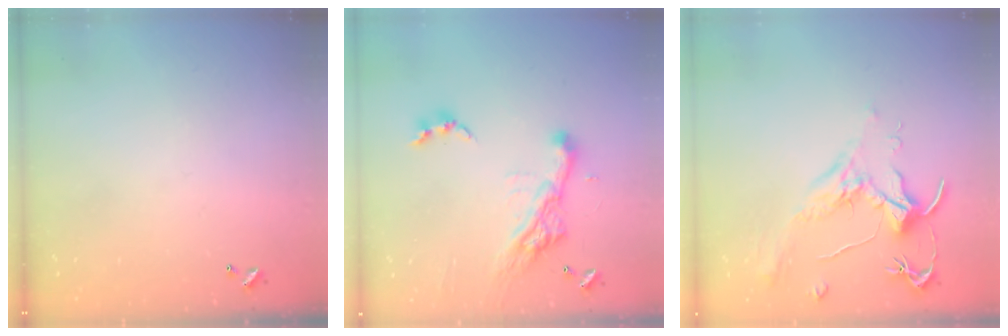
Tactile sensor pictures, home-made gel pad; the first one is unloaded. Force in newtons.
{"total": 11.0, "press": 10.9, "slide": 1.4}
{"total": 1.8, "press": 1.7, "slide": 0.8}